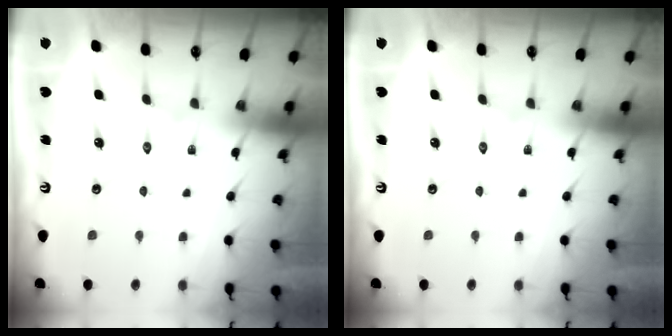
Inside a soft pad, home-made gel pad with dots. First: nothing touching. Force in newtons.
{"total": 0.0}